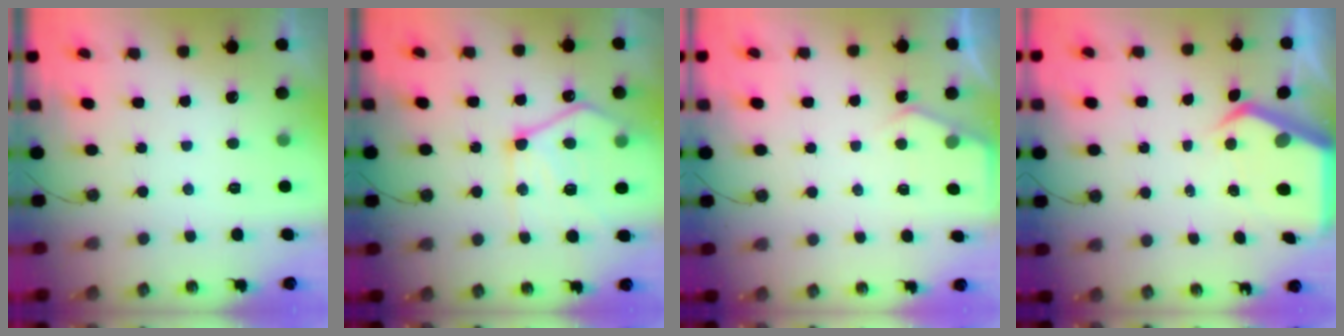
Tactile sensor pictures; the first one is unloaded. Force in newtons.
{"total": 15.6, "press": 15.5, "slide": 1.7}
{"total": 3.9, "press": 3.9, "slide": 0.5}
{"total": 6.0, "press": 6.0, "slide": 0.7}